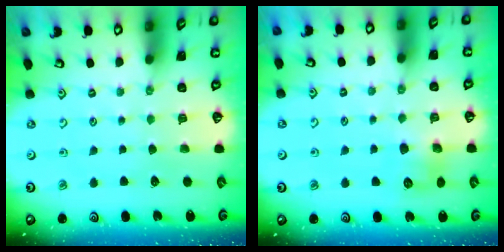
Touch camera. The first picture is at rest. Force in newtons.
{"total": 6.7, "press": 6.7, "slide": 0.4}